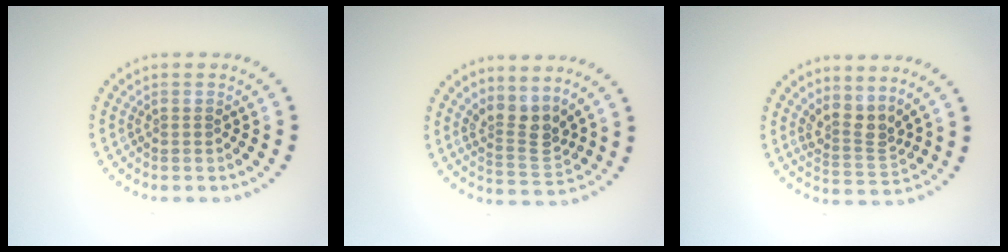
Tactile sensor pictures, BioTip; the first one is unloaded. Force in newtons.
{"total": 3.3, "press": 2.7, "slide": 1.9}
{"total": 2.8, "press": 2.0, "slide": 2.0}